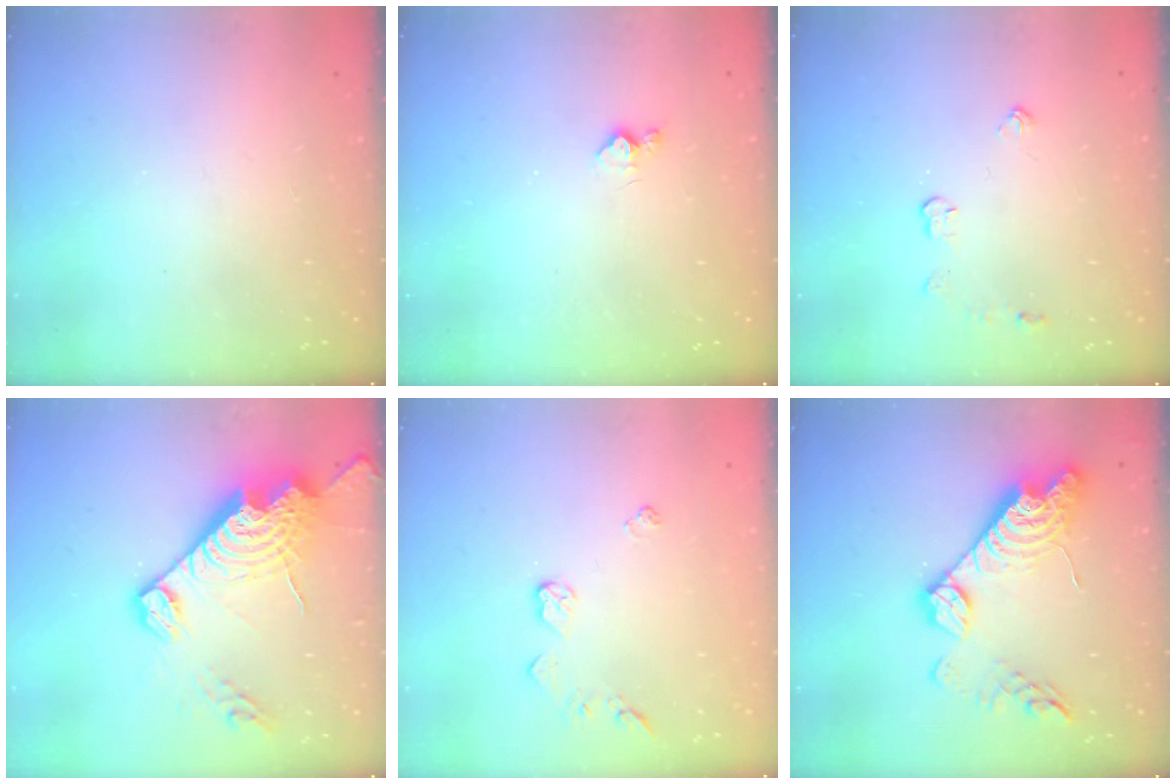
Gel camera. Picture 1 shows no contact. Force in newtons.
{"total": 3.6, "press": 3.6, "slide": 0.5}
{"total": 3.7, "press": 3.7, "slide": 0.6}
{"total": 21.7, "press": 21.6, "slide": 1.8}
{"total": 5.2, "press": 5.2, "slide": 0.4}
{"total": 18.0, "press": 18.0, "slide": 1.1}